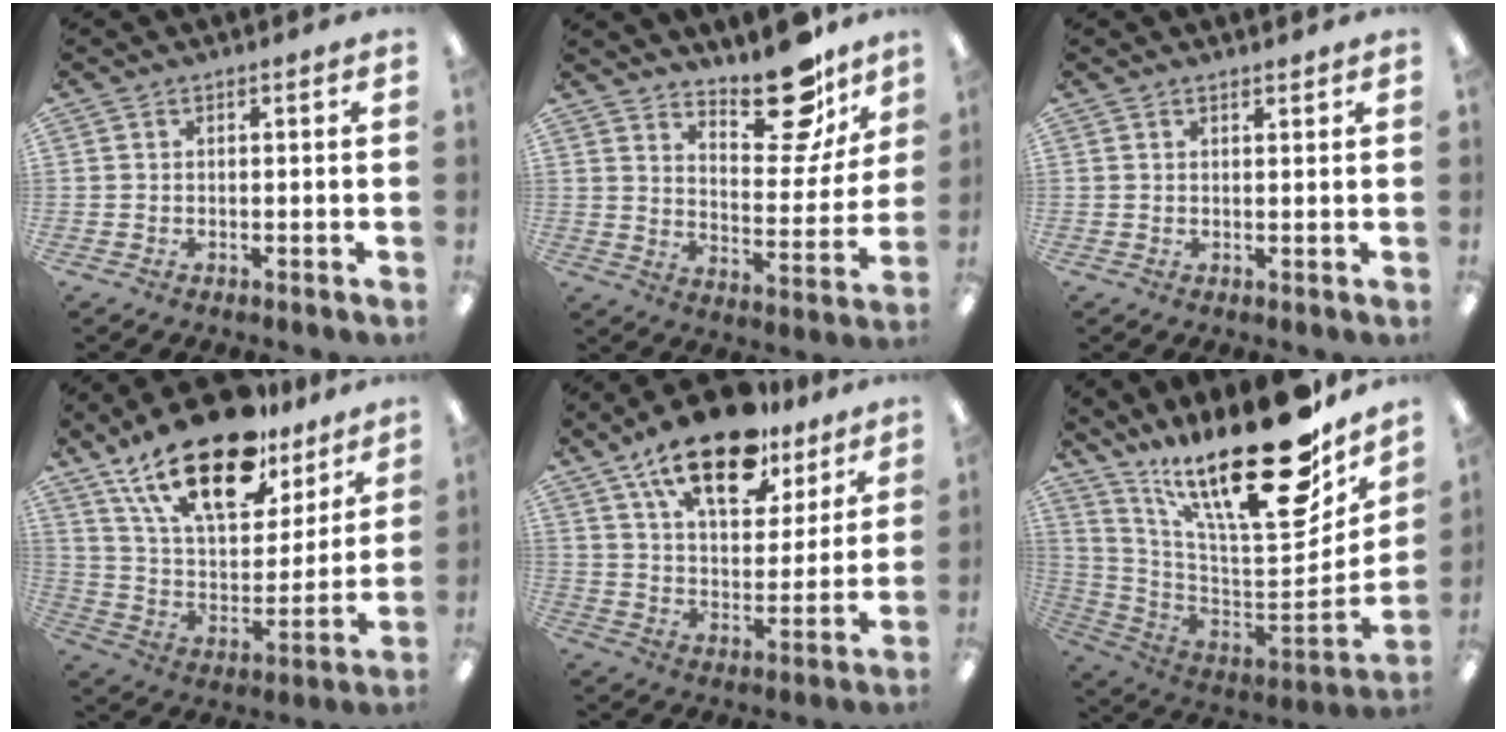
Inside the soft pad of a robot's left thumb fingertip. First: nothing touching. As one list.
[{"total": 17.2, "force": [13.3, 6.6, 8.7], "torque": [-0.102, -0.099, 0.221]}, {"total": 1.1, "force": [1.1, 0.2, 0.2], "torque": [0.003, -0.005, 0.019]}, {"total": 24.2, "force": [16.4, 10.6, 14.3], "torque": [-0.257, -0.098, 0.285]}, {"total": 19.6, "force": [13.4, 8.8, 11.2], "torque": [-0.182, -0.067, 0.229]}, {"total": 29.6, "force": [19.7, 7.6, 20.7], "torque": [-0.295, -0.152, 0.327]}]